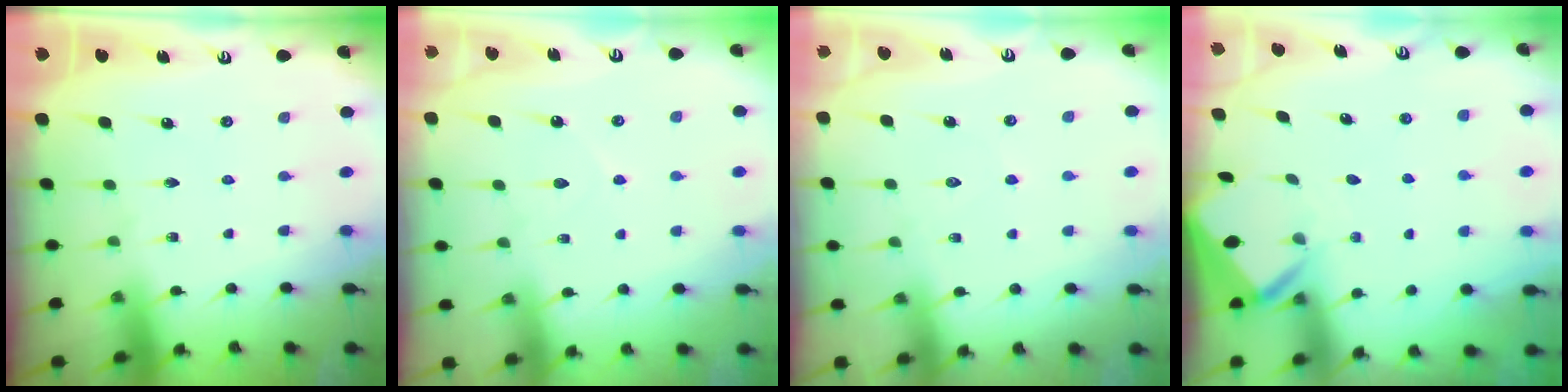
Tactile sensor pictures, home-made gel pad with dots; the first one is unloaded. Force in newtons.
{"total": 4.4, "press": 4.3, "slide": 0.5}
{"total": 5.9, "press": 5.9, "slide": 0.7}
{"total": 3.3, "press": 3.3, "slide": 0.3}